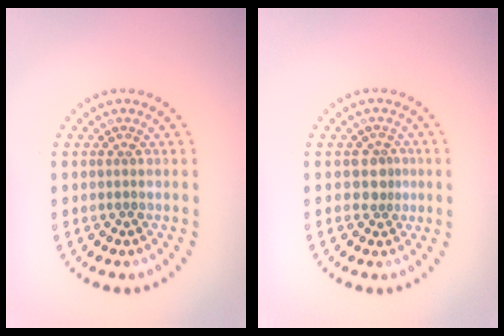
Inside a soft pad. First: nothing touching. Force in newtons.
{"total": 1.8, "press": 1.5, "slide": 1.1}